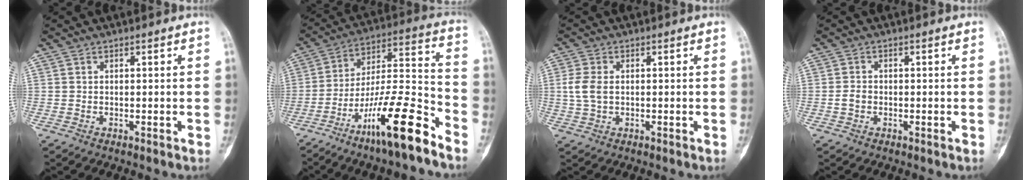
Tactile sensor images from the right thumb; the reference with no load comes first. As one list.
[{"total": 18.0, "force": [-11.4, 2.9, 13.6], "torque": [-0.244, 0.081, -0.197]}, {"total": 4.5, "force": [0.1, 3.0, 3.4], "torque": [-0.078, 0.004, 0.000]}, {"total": 1.9, "force": [-0.5, 1.5, 1.1], "torque": [-0.020, 0.007, -0.010]}]